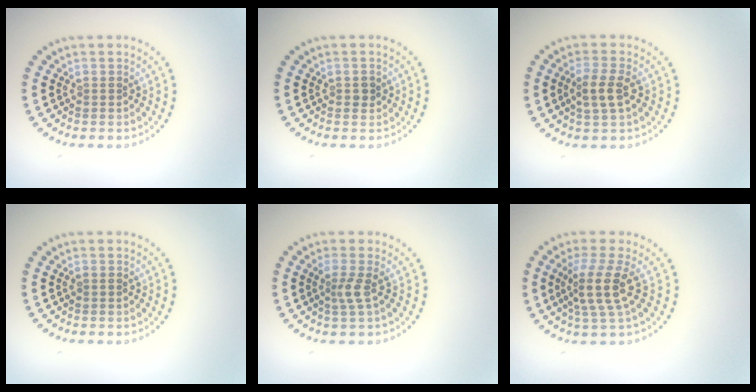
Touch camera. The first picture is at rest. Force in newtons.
{"total": 0.9, "press": 0.9, "slide": 0.2}
{"total": 2.7, "press": 2.6, "slide": 0.7}
{"total": 0.7, "press": 0.7, "slide": 0.1}
{"total": 1.9, "press": 1.4, "slide": 1.3}
{"total": 3.7, "press": 3.0, "slide": 2.2}